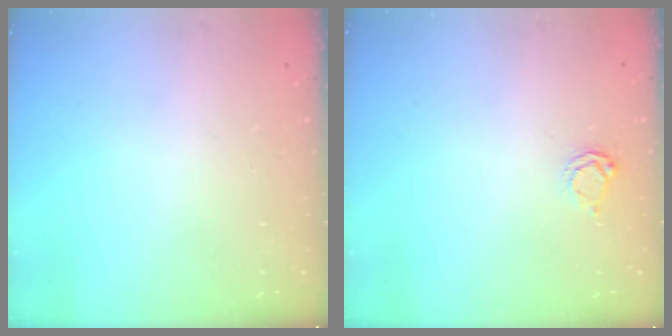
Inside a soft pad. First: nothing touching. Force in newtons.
{"total": 2.3, "press": 2.3, "slide": 0.2}